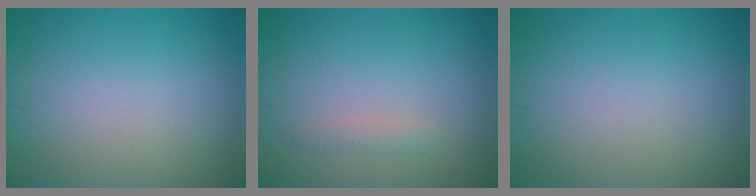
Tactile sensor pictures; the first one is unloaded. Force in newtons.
{"total": 0.9, "press": 0.9, "slide": 0.0}
{"total": 0.0}